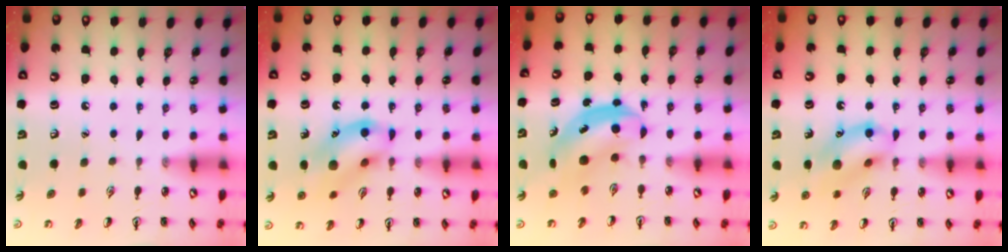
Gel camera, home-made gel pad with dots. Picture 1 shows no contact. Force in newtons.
{"total": 12.6, "press": 12.5, "slide": 1.2}
{"total": 4.7, "press": 4.6, "slide": 0.5}
{"total": 13.0, "press": 12.8, "slide": 2.1}